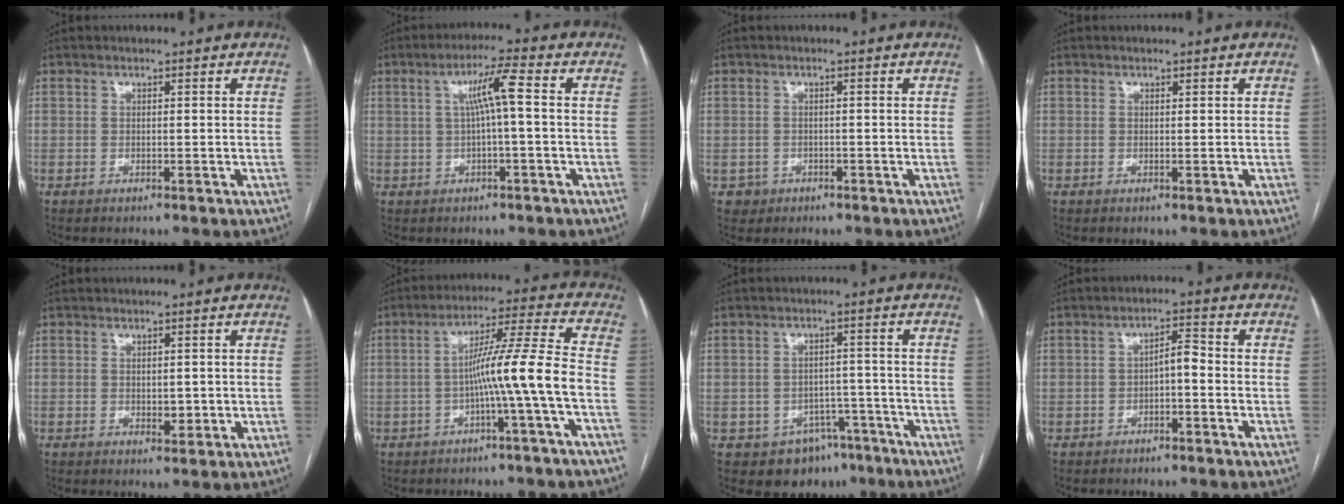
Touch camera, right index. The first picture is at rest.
{"total": 5.5, "force": [0.6, -0.2, 5.5], "torque": [-0.097, 0.015, 0.013]}
{"total": 2.2, "force": [-0.9, 2.0, -0.1], "torque": [0.006, 0.010, -0.012]}
{"total": 0.0}
{"total": 2.2, "force": [0.0, 1.3, 1.8], "torque": [-0.025, -0.004, 0.006]}
{"total": 10.0, "force": [-2.9, -1.7, 9.4], "torque": [-0.153, 0.022, -0.047]}
{"total": 7.6, "force": [-4.5, 5.9, 1.6], "torque": [-0.004, 0.025, -0.052]}
{"total": 3.2, "force": [-1.0, 1.0, 2.9], "torque": [-0.046, 0.015, -0.015]}